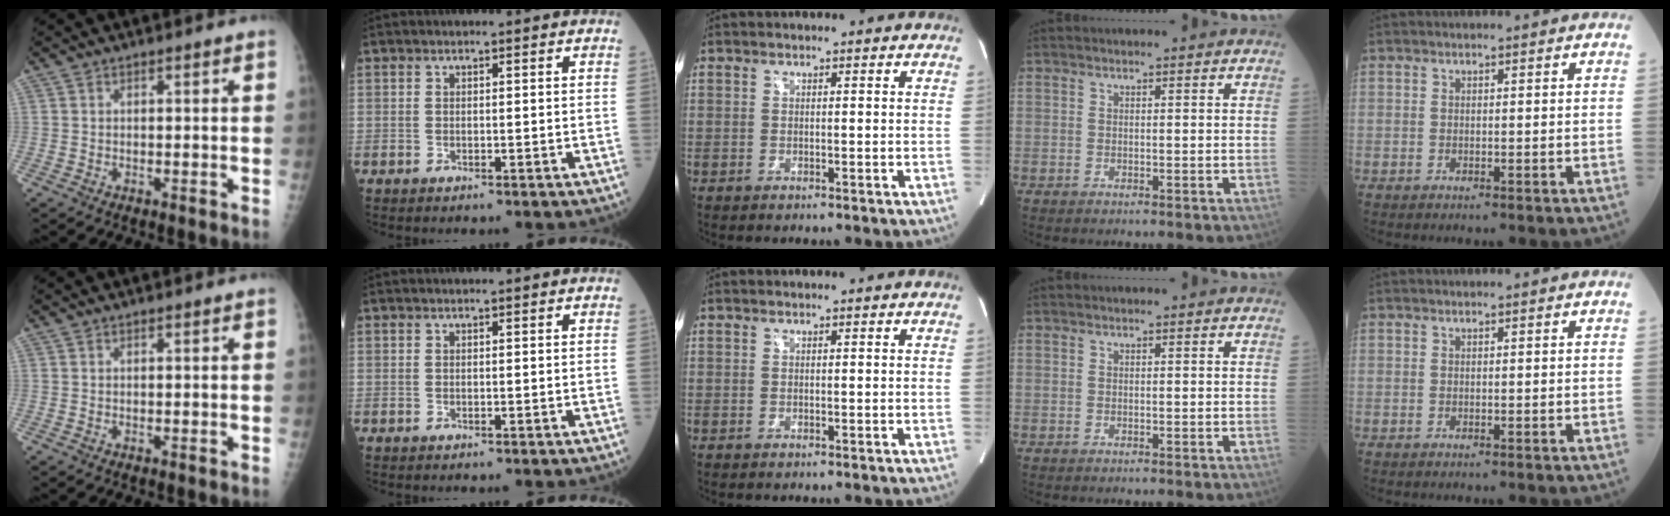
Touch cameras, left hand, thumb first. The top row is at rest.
{}